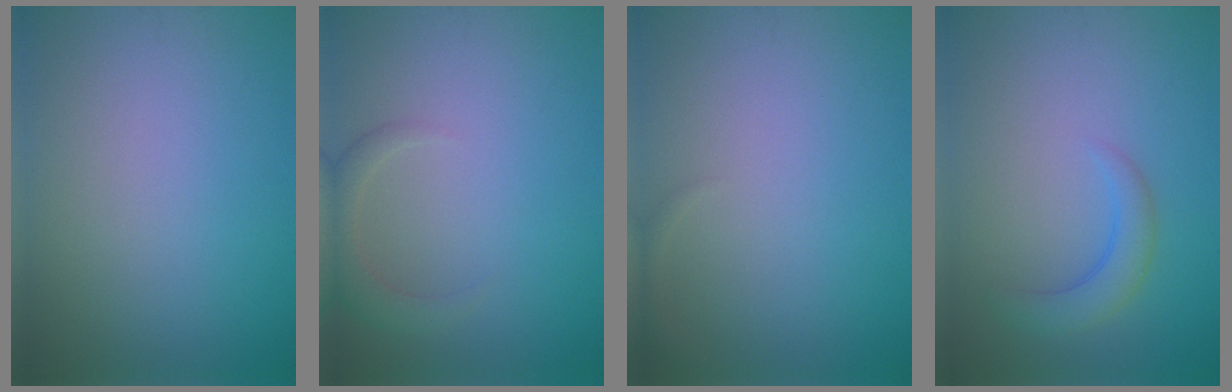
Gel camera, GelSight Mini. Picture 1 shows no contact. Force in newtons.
{"total": 2.3, "press": 2.3, "slide": 0.2}
{"total": 0.7, "press": 0.7, "slide": 0.1}
{"total": 2.6, "press": 2.5, "slide": 0.3}